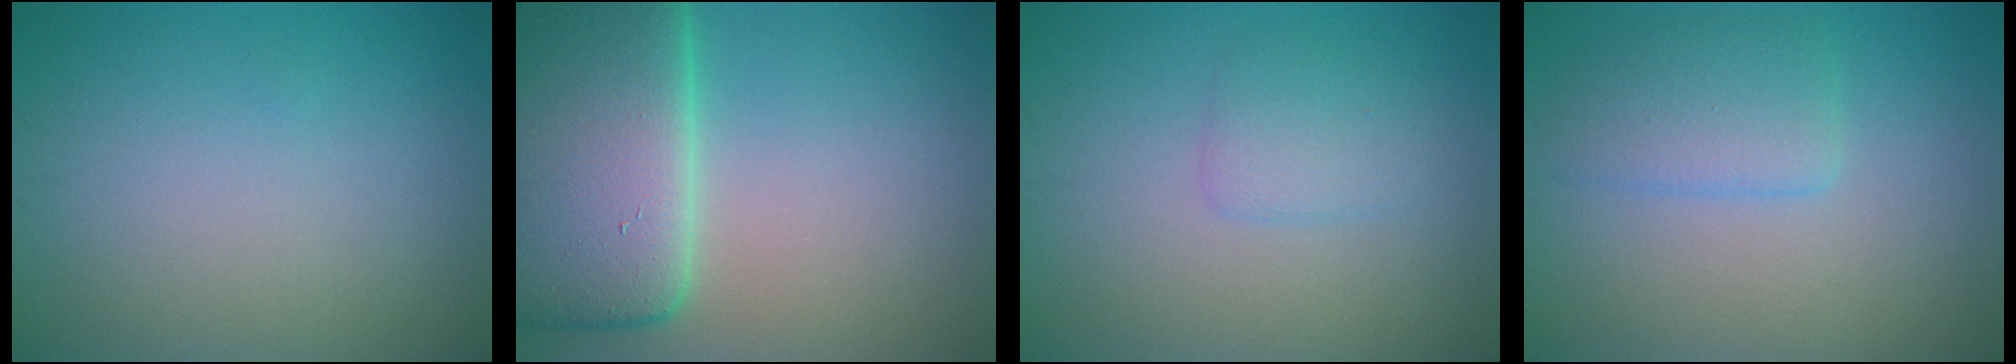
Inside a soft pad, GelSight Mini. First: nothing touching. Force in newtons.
{"total": 14.2, "press": 14.2, "slide": 1.3}
{"total": 1.8, "press": 1.8, "slide": 0.0}
{"total": 2.9, "press": 2.8, "slide": 0.3}